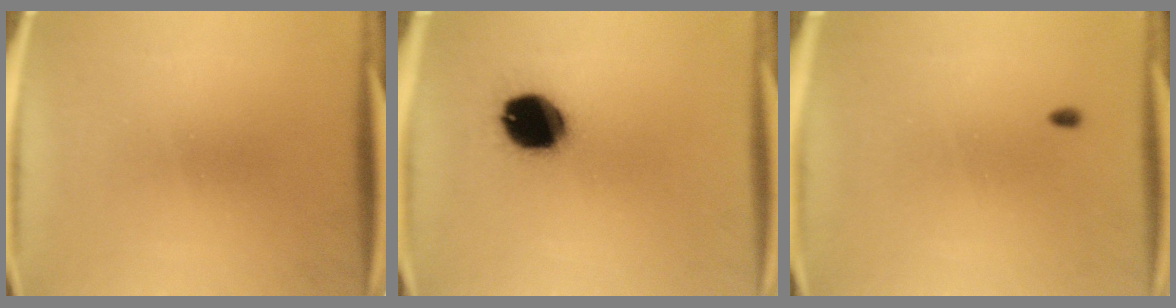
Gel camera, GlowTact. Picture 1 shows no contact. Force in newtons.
{"total": 14.8}
{"total": 0.7}